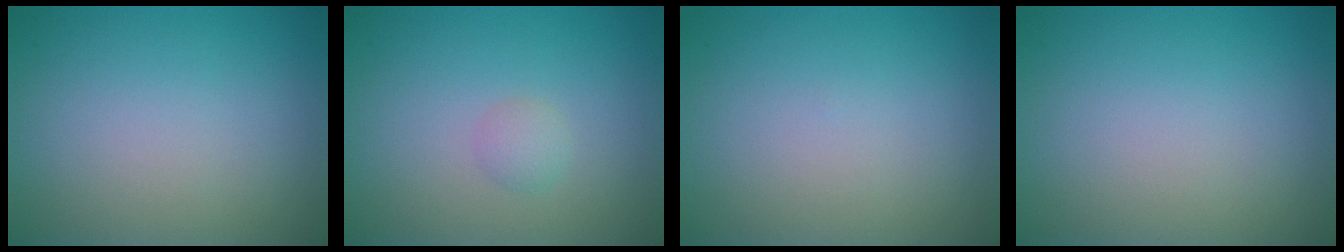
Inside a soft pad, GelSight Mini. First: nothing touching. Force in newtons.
{"total": 1.0, "press": 1.0, "slide": 0.0}
{"total": 0.0}
{"total": 0.0}